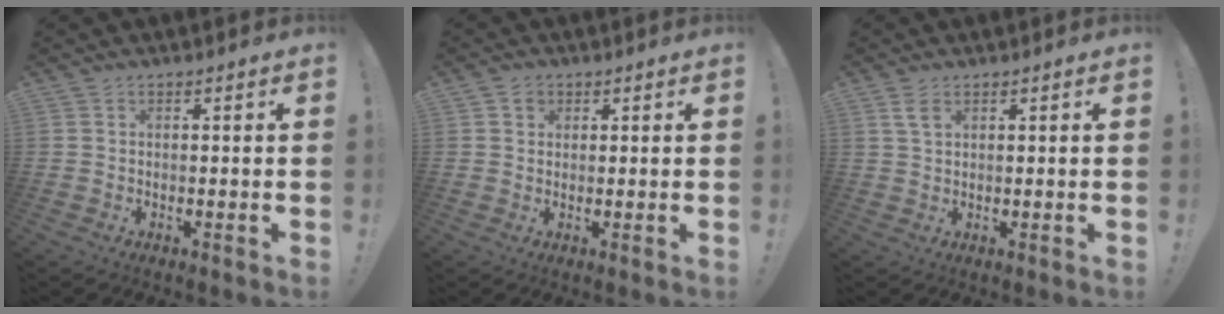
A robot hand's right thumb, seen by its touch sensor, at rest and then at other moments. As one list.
[{"total": 2.2, "force": [1.2, 1.9, 0.4], "torque": [0.002, -0.005, 0.019]}, {"total": 3.4, "force": [1.8, 1.7, 2.4], "torque": [-0.043, -0.001, 0.033]}]